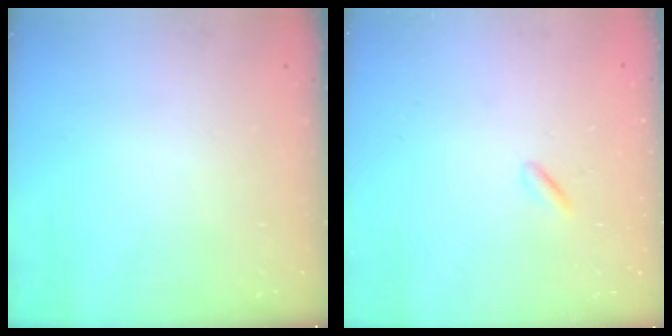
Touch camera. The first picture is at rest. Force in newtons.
{"total": 0.5, "press": 0.3, "slide": 0.4}